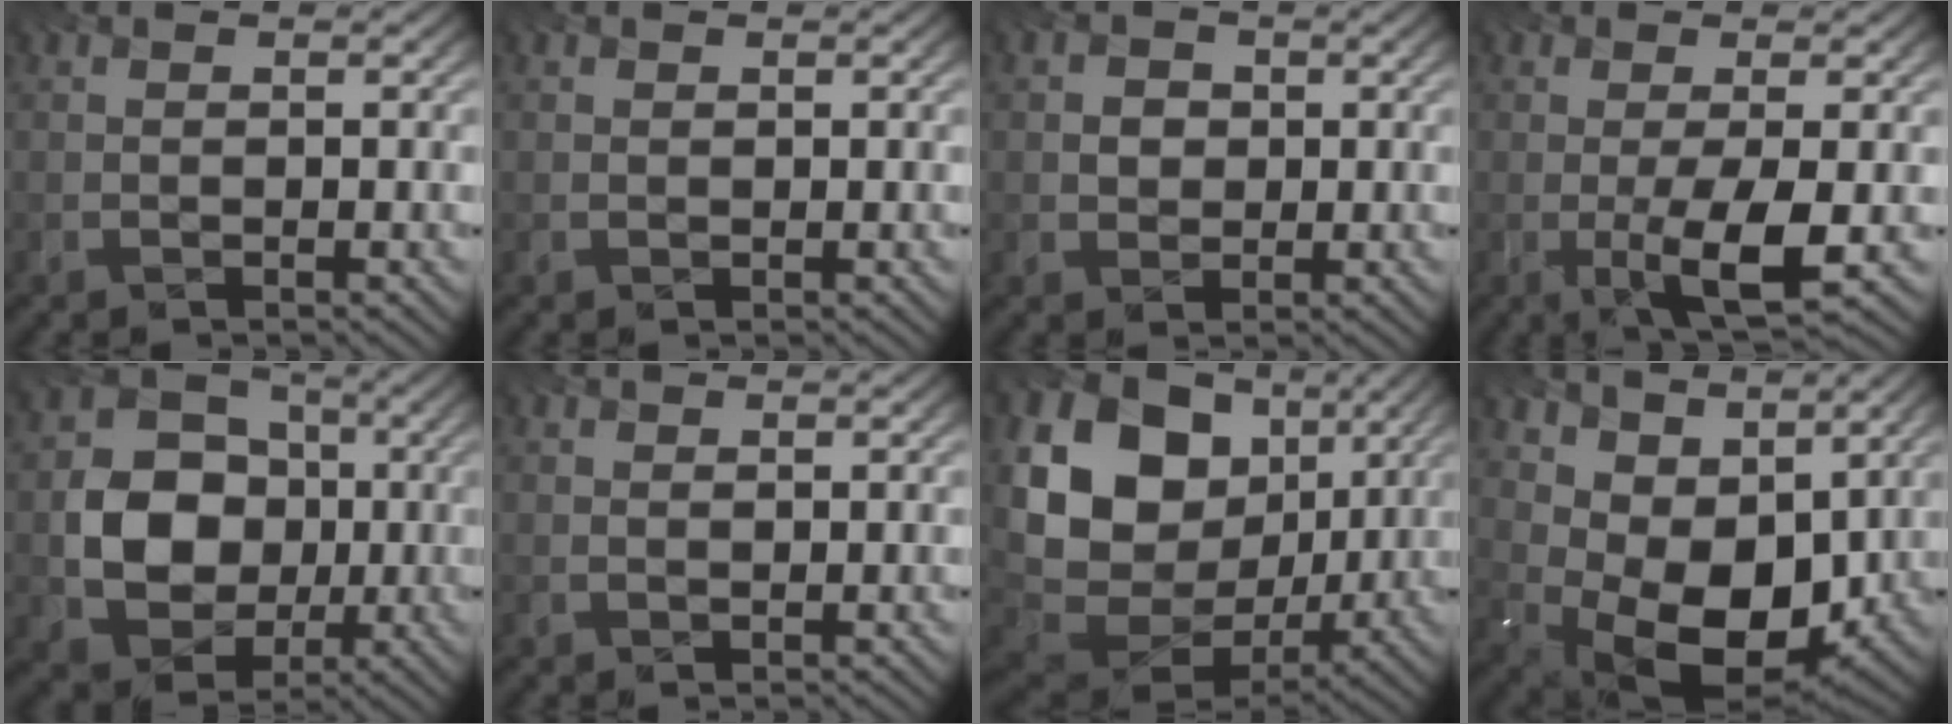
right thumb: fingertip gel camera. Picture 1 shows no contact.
{"total": 0.0}
{"total": 2.1, "force": [-0.4, 2.1, 0.4], "torque": [-0.019, -0.002, -0.011]}
{"total": 5.6, "force": [-1.8, 1.0, 5.2], "torque": [-0.090, 0.003, -0.033]}
{"total": 10.0, "force": [-1.9, 8.5, 5.0], "torque": [-0.111, -0.009, -0.041]}
{"total": 0.0}
{"total": 18.9, "force": [3.6, 14.7, 11.2], "torque": [-0.248, -0.002, 0.090]}
{"total": 11.3, "force": [3.7, 7.4, 7.7], "torque": [-0.162, -0.015, 0.078]}